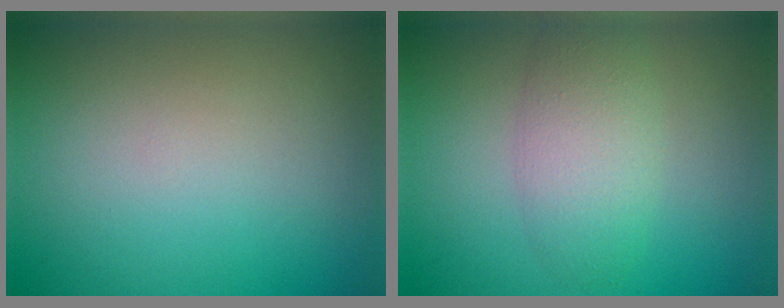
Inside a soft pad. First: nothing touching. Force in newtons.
{"total": 3.6, "press": 3.6, "slide": 0.3}